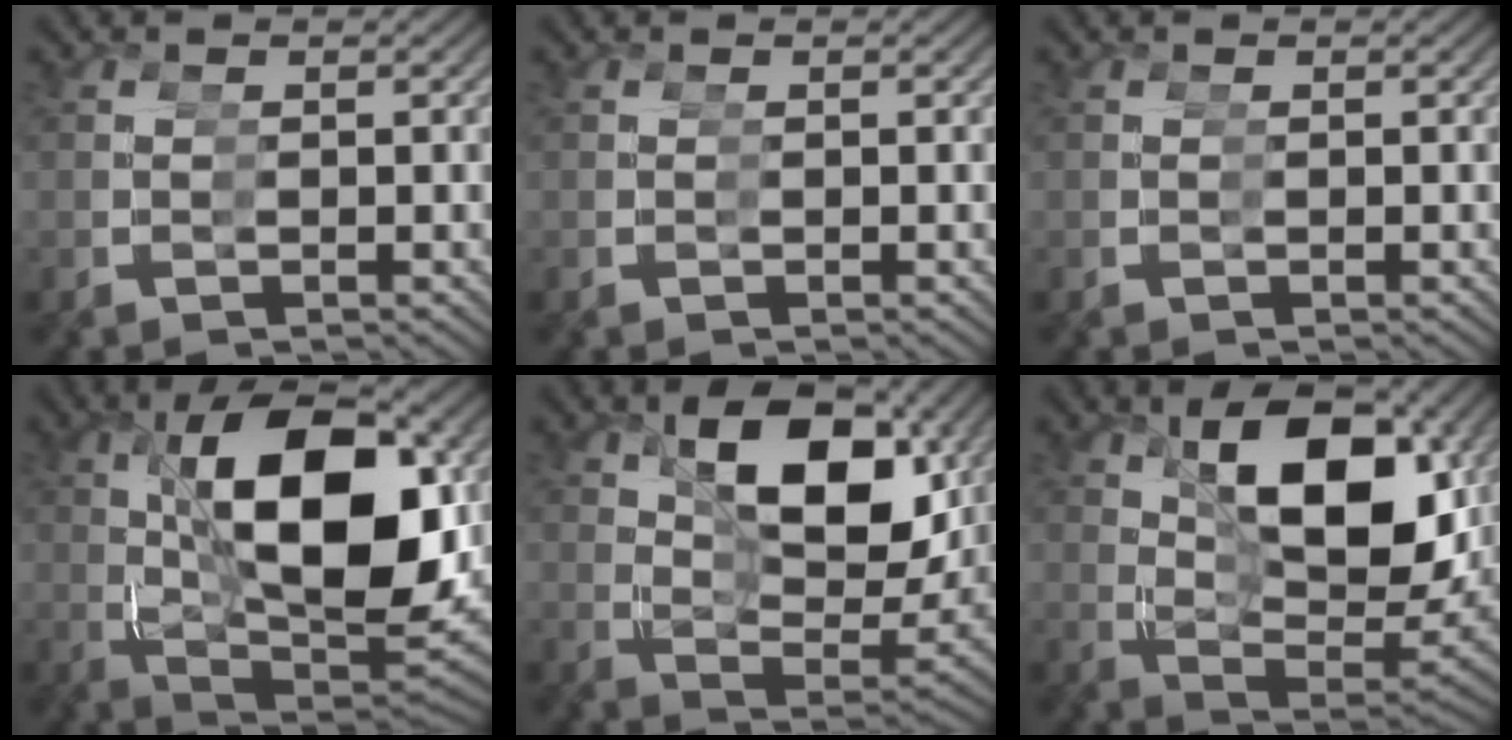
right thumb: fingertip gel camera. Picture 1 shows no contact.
{"total": 0.0}
{"total": 0.0}
{"total": 15.9, "force": [1.7, 7.9, 13.6], "torque": [-0.243, -0.007, 0.046]}
{"total": 9.8, "force": [4.1, 4.4, 7.7], "torque": [-0.108, 0.022, 0.061]}
{"total": 12.3, "force": [3.3, 5.8, 10.4], "torque": [-0.148, 0.011, 0.057]}